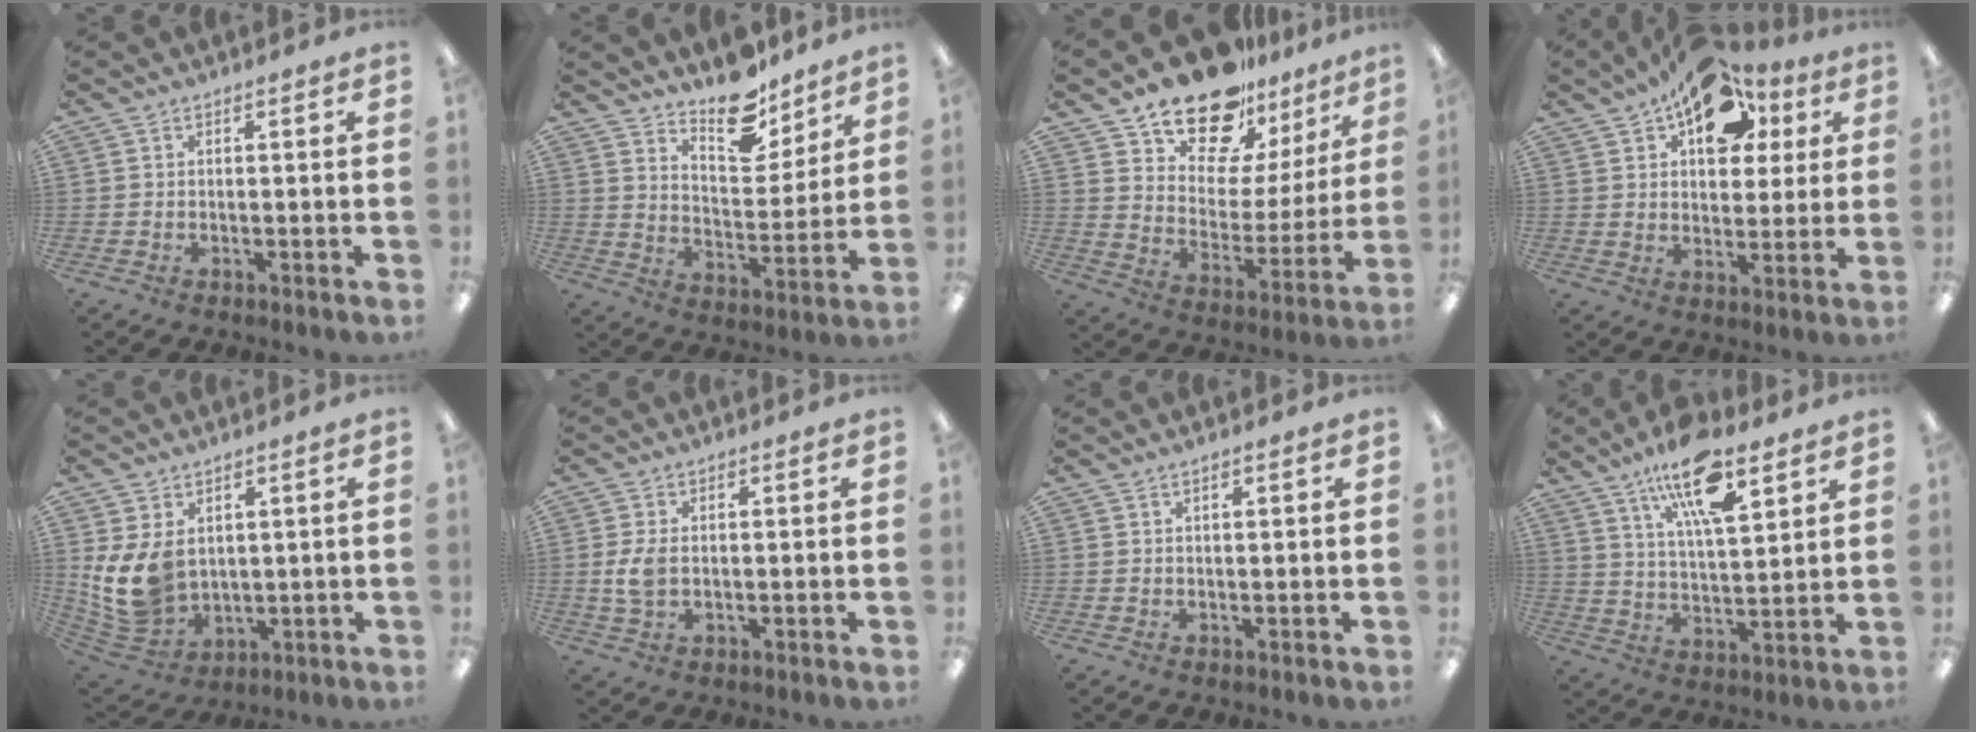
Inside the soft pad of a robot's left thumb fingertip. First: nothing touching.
{"total": 13.3, "force": [11.1, 5.5, 4.9], "torque": [-0.054, -0.086, 0.200]}
{"total": 18.4, "force": [15.2, 8.6, 5.9], "torque": [-0.113, -0.117, 0.274]}
{"total": 15.8, "force": [9.3, 9.4, 8.6], "torque": [-0.126, -0.038, 0.165]}
{"total": 12.0, "force": [2.4, 8.9, 7.7], "torque": [-0.182, -0.016, 0.051]}
{"total": 5.1, "force": [0.1, 3.1, 4.0], "torque": [-0.096, -0.001, -0.003]}
{"total": 0.7, "force": [0.5, 0.2, 0.4], "torque": [-0.008, 0.001, 0.009]}
{"total": 15.9, "force": [10.4, 5.7, 10.5], "torque": [-0.174, -0.046, 0.175]}